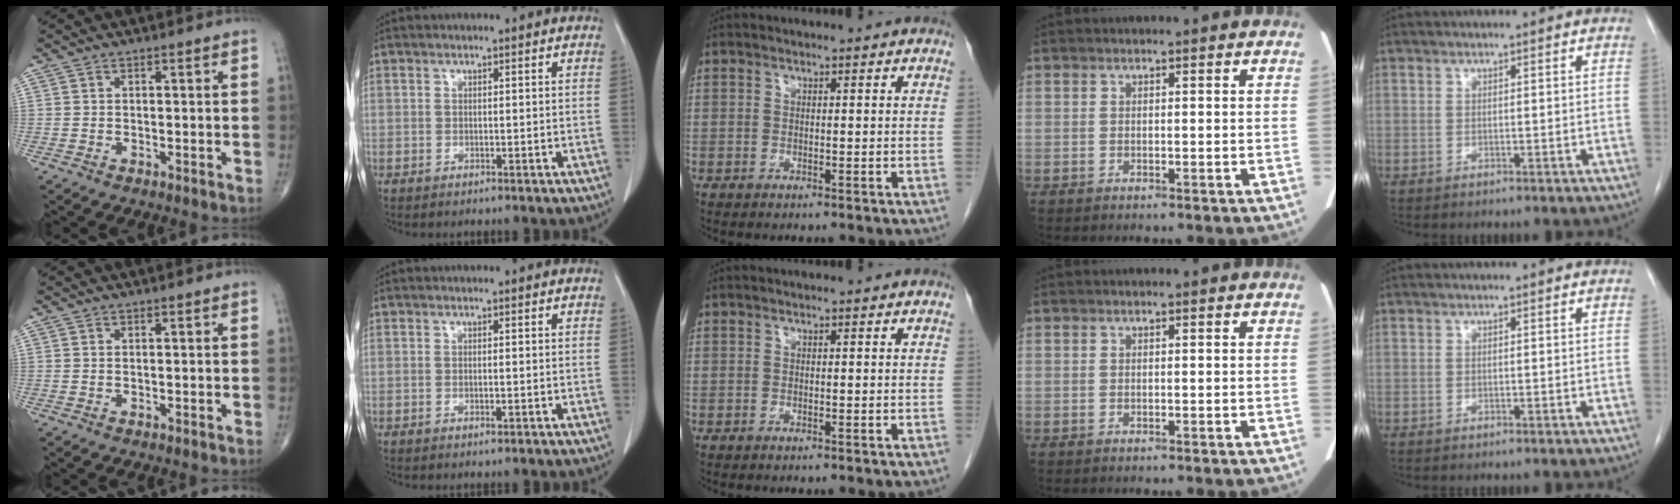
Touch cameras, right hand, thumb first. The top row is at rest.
{"index": {"total": 0.8, "force": [-0.2, 0.2, 0.8], "torque": [-0.013, -0.002, -0.001]}}